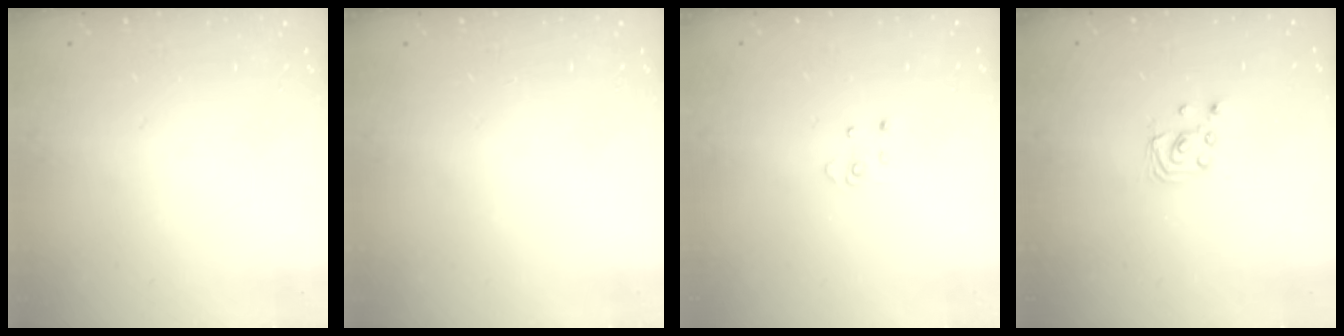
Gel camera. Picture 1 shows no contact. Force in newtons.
{"total": 0.0}
{"total": 2.7, "press": 2.7, "slide": 0.3}
{"total": 2.0, "press": 2.0, "slide": 0.2}